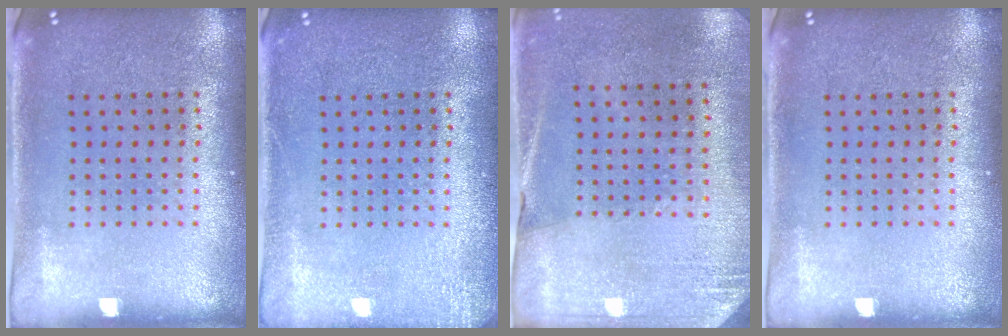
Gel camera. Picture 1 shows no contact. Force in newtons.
{"total": 1.7, "press": 1.7, "slide": 0.3}
{"total": 2.6, "press": 2.3, "slide": 1.3}
{"total": 0.0}